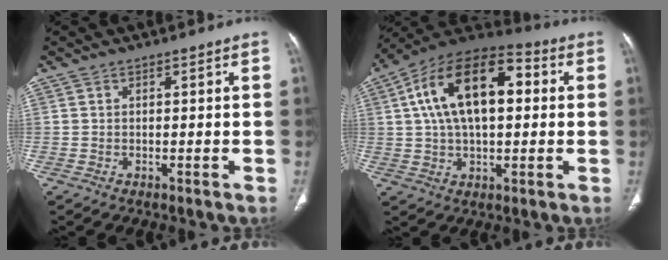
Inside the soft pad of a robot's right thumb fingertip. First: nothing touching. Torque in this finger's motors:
{"motor_torque": [0.73, 4.28, 1.88, 0.20, 0.56]}